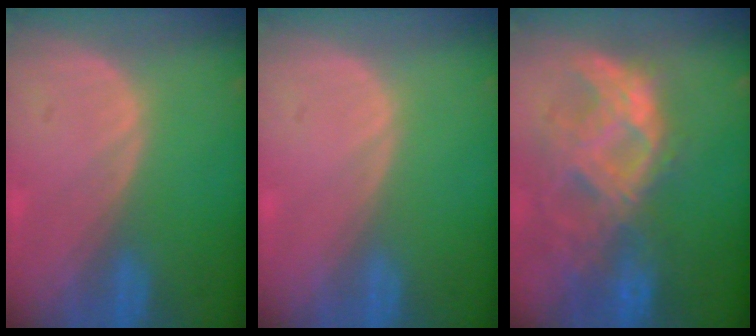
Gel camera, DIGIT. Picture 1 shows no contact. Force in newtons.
{"total": 0.0}
{"total": 10.8, "press": 9.3, "slide": 5.4}